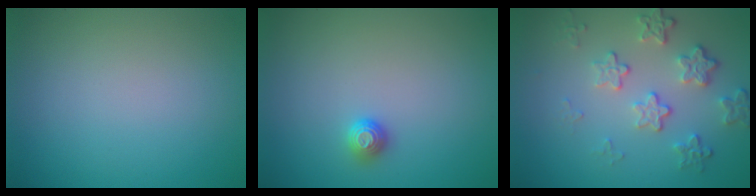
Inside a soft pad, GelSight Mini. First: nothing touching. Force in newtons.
{"total": 1.1, "press": 1.0, "slide": 0.4}
{"total": 4.1, "press": 3.1, "slide": 2.6}